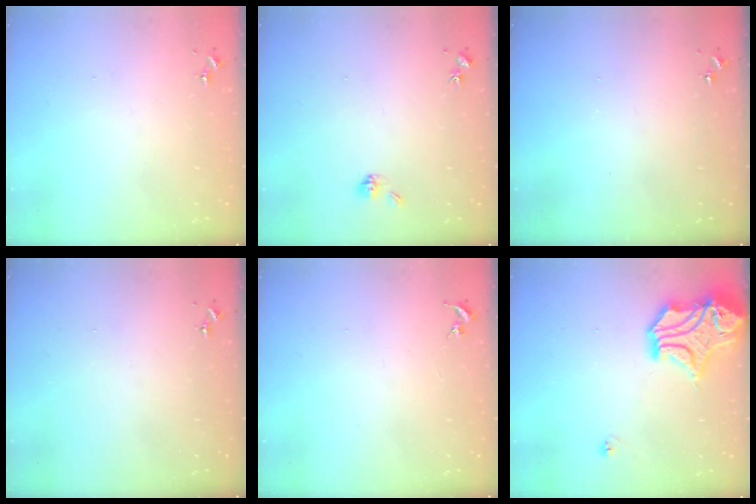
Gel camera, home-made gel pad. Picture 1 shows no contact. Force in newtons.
{"total": 4.4, "press": 3.9, "slide": 2.1}
{"total": 0.0}
{"total": 0.0}
{"total": 0.0}
{"total": 16.3, "press": 16.1, "slide": 2.6}